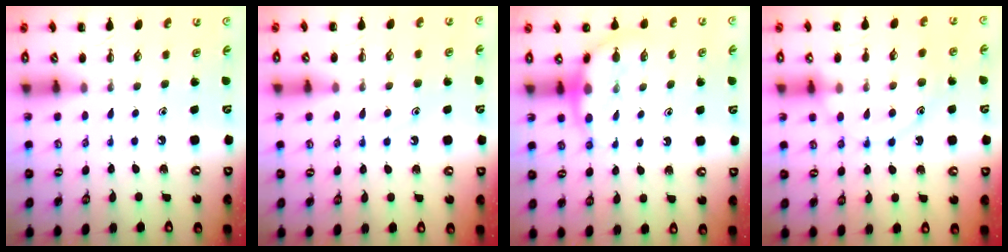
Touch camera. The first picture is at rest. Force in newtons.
{"total": 7.2, "press": 7.2, "slide": 1.1}
{"total": 7.2, "press": 7.0, "slide": 1.6}
{"total": 11.6, "press": 11.6, "slide": 0.6}